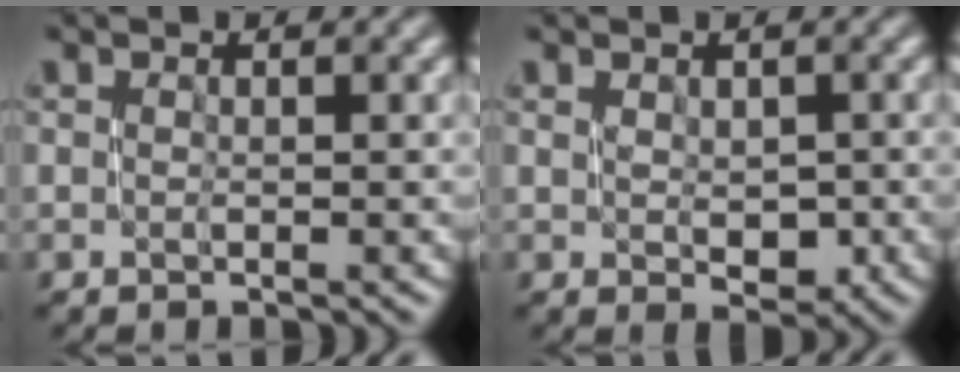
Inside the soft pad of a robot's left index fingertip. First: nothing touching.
{"total": 1.3, "force": [0.1, 0.8, 1.0], "torque": [-0.013, -0.001, 0.009]}